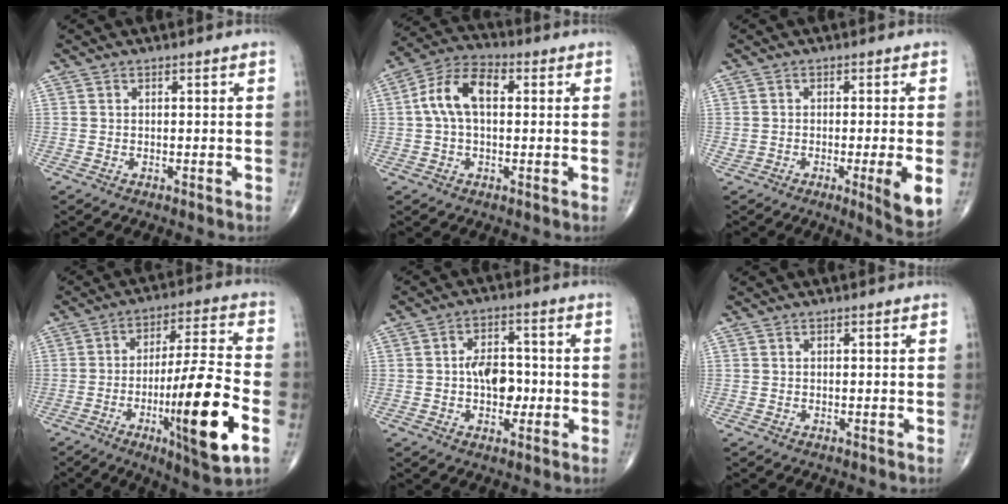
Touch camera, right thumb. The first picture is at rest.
{"total": 9.9, "force": [1.4, 5.6, 8.1], "torque": [-0.158, 0.032, 0.018]}
{"total": 6.7, "force": [-1.4, 1.0, 6.5], "torque": [-0.097, -0.014, -0.020]}
{"total": 19.5, "force": [-6.3, 2.9, 18.3], "torque": [-0.306, 0.011, -0.095]}
{"total": 7.7, "force": [-0.9, 5.0, 5.8], "torque": [-0.067, 0.016, -0.018]}
{"total": 0.0}